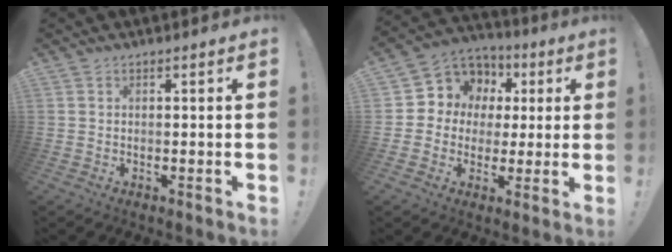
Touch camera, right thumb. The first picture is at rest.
{"total": 8.9, "force": [1.9, 8.3, 2.5], "torque": [-0.032, -0.020, 0.048]}